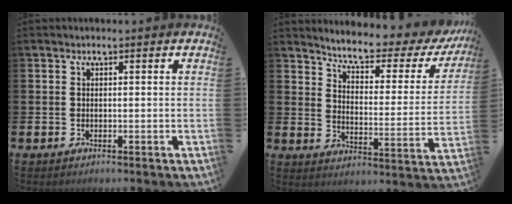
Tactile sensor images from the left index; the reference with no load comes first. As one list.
[{"total": 6.0, "force": [5.4, 1.1, 2.2], "torque": [-0.075, -0.040, 0.086]}]